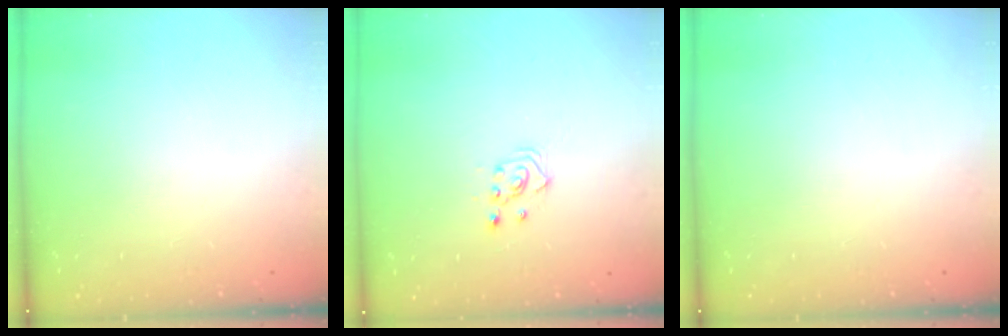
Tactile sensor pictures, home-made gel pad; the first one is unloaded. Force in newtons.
{"total": 2.7, "press": 2.7, "slide": 0.2}
{"total": 0.0}